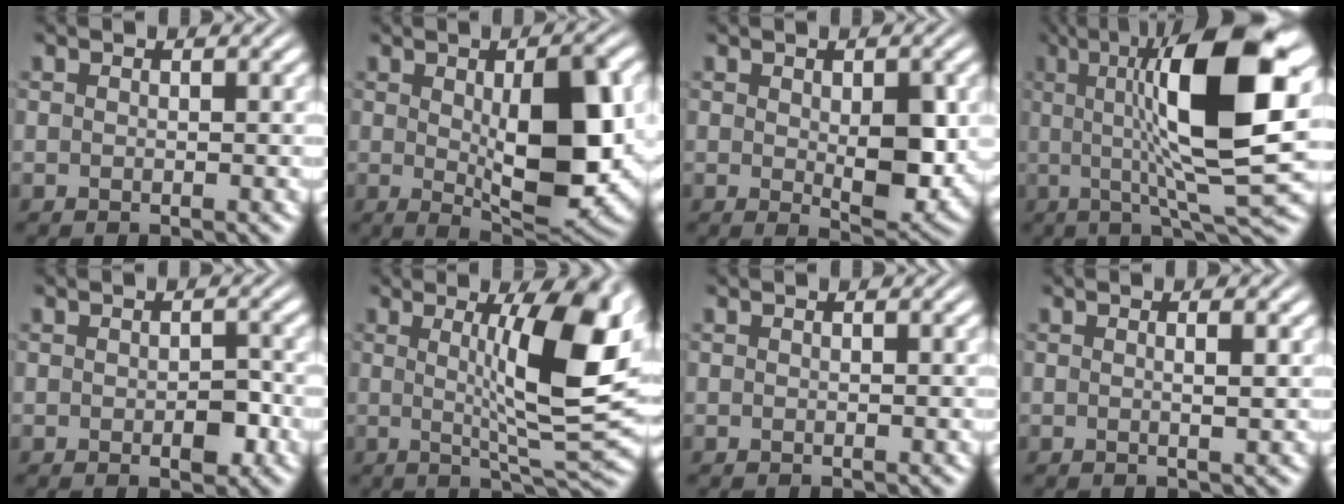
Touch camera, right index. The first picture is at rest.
{"total": 9.3, "force": [0.1, 2.7, 8.8], "torque": [-0.136, -0.019, 0.019]}
{"total": 4.3, "force": [0.0, 1.7, 3.9], "torque": [-0.067, -0.024, 0.009]}
{"total": 16.2, "force": [3.7, 3.7, 15.4], "torque": [-0.225, 0.020, 0.048]}
{"total": 1.9, "force": [-0.7, 1.0, 1.5], "torque": [-0.022, -0.004, -0.012]}
{"total": 9.7, "force": [1.9, 1.8, 9.3], "torque": [-0.136, -0.006, 0.032]}
{"total": 0.0}
{"total": 1.2, "force": [0.2, -0.2, 1.1], "torque": [-0.015, -0.001, 0.002]}